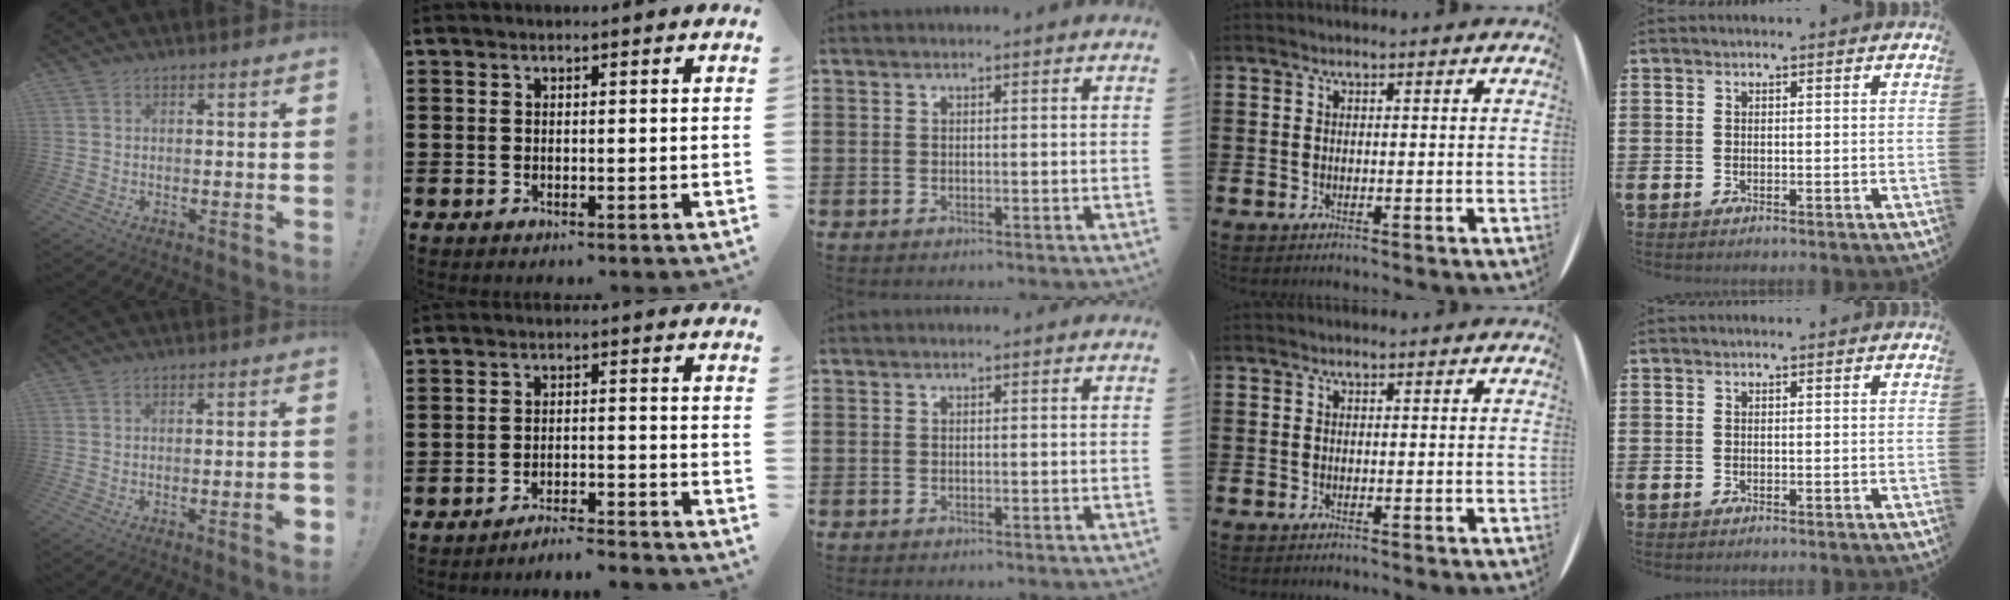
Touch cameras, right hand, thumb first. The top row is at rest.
{"thumb": {"total": 4.5, "force": [-1.3, 0.4, 4.3], "torque": [-0.062, -0.002, -0.018]}, "index": {"total": 3.6, "force": [-3.6, -0.2, 0.5], "torque": [-0.012, -0.002, -0.075]}}